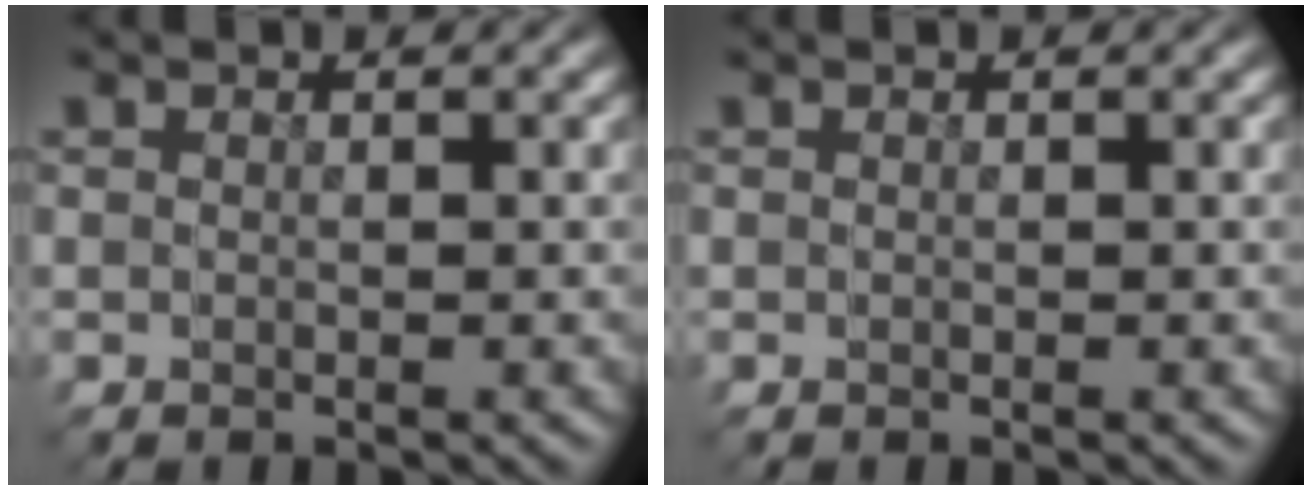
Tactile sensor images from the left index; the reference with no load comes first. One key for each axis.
{"total": 0.0}